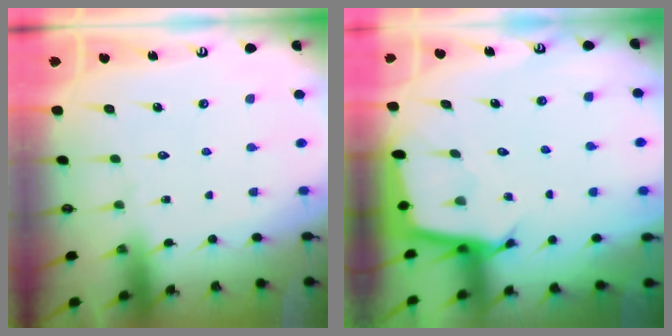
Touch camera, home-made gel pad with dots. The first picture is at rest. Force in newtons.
{"total": 2.7, "press": 2.7, "slide": 0.1}